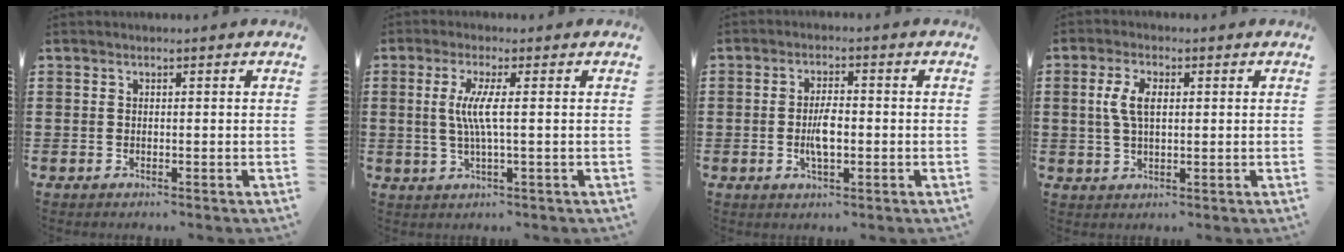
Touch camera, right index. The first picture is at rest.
{"total": 4.9, "force": [0.3, -0.1, 4.9], "torque": [-0.107, -0.014, -0.003]}
{"total": 4.5, "force": [-0.6, 1.7, 4.2], "torque": [-0.089, -0.002, -0.016]}
{"total": 4.9, "force": [0.8, 2.3, 4.2], "torque": [-0.095, 0.009, 0.009]}